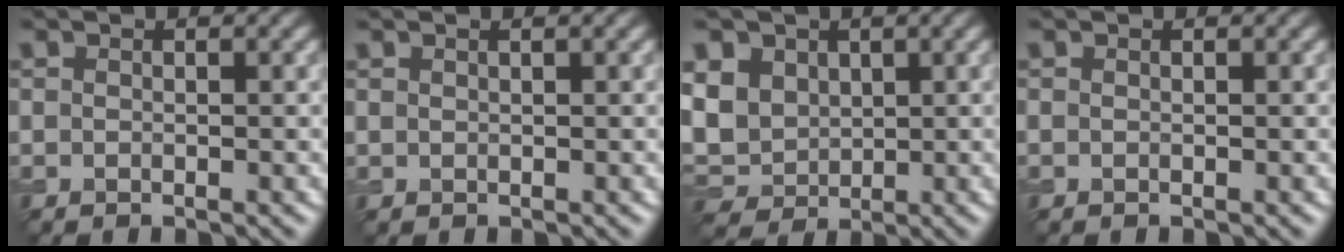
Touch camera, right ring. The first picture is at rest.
{"total": 0.6, "force": [0.5, 0.1, 0.2], "torque": [-0.003, 0.002, 0.009]}
{"total": 6.6, "force": [1.6, 5.4, 3.4], "torque": [-0.096, 0.019, 0.028]}
{"total": 0.0}